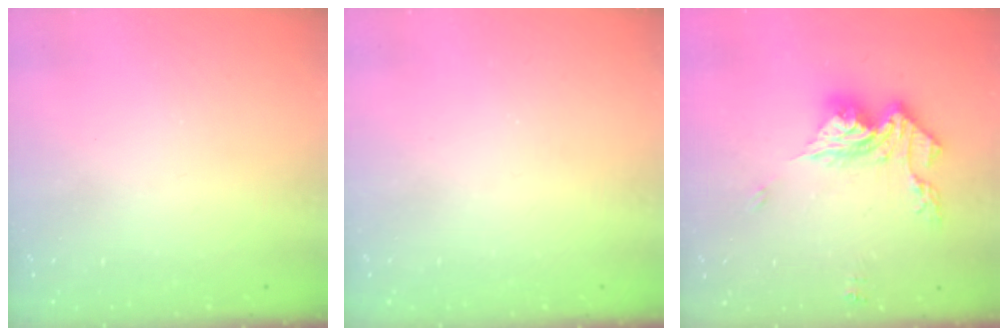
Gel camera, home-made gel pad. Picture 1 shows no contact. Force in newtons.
{"total": 0.0}
{"total": 14.7, "press": 14.6, "slide": 1.5}